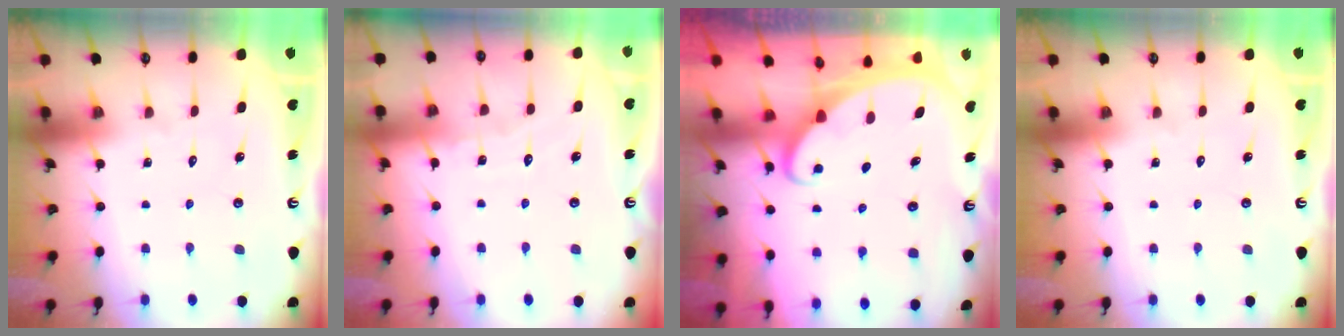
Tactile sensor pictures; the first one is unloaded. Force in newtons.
{"total": 4.4, "press": 4.3, "slide": 0.5}
{"total": 1.9, "press": 1.9, "slide": 0.1}
{"total": 0.0}